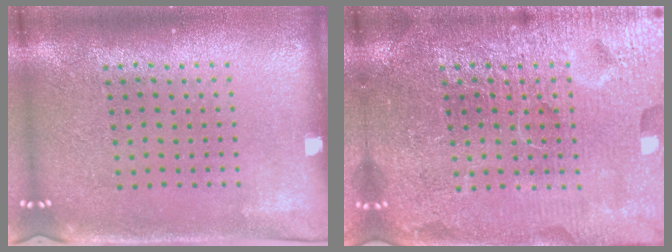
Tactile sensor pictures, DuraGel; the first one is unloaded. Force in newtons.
{"total": 7.0, "press": 7.0, "slide": 0.8}